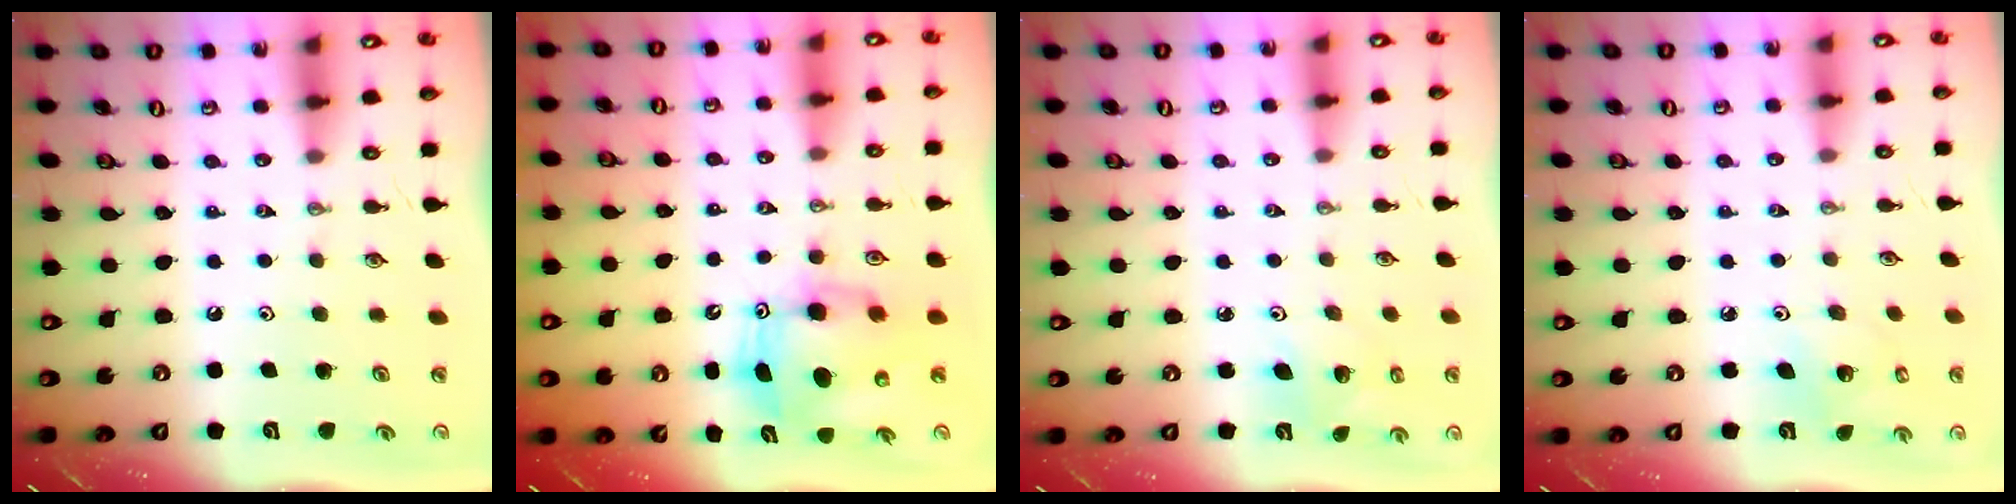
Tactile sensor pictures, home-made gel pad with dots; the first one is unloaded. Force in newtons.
{"total": 8.6, "press": 8.4, "slide": 1.9}
{"total": 3.5, "press": 3.5, "slide": 0.3}
{"total": 3.7, "press": 3.6, "slide": 0.3}